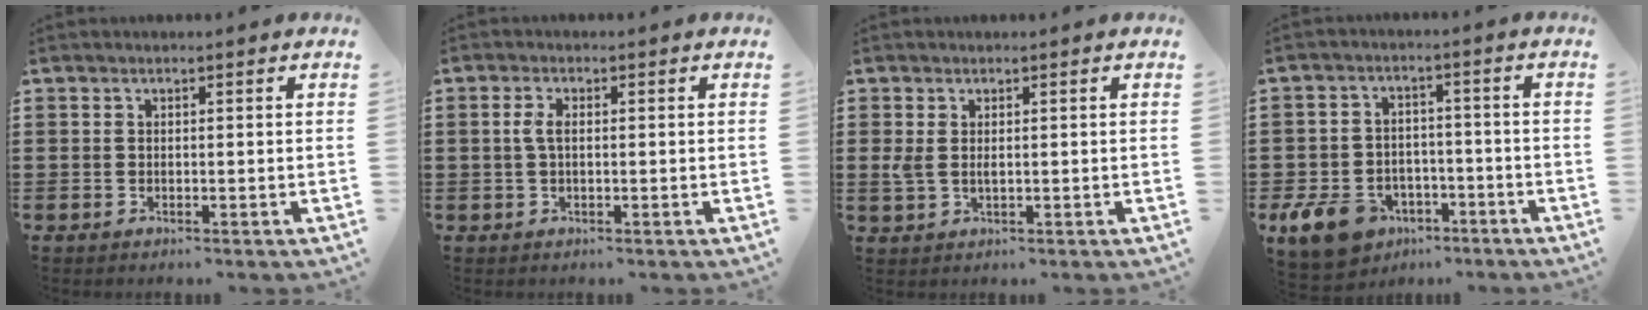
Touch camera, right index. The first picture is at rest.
{"total": 2.5, "force": [0.1, 1.1, 2.3], "torque": [-0.059, -0.001, -0.005]}
{"total": 1.9, "force": [0.3, 0.9, 1.6], "torque": [-0.042, 0.002, 0.003]}
{"total": 7.9, "force": [-4.8, 5.1, 3.7], "torque": [-0.112, 0.012, -0.096]}